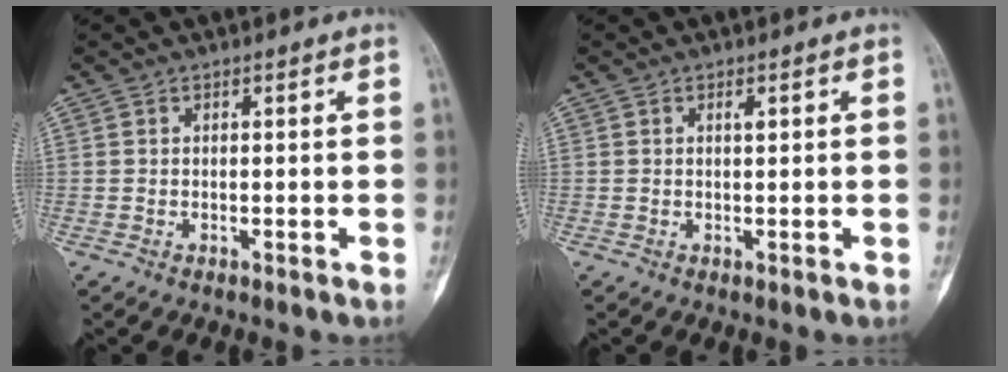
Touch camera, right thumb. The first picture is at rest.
{"total": 1.1, "force": [0.4, 0.3, 0.9], "torque": [-0.015, 0.002, 0.008]}